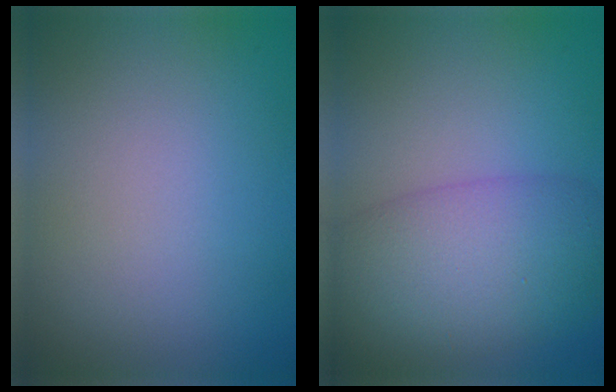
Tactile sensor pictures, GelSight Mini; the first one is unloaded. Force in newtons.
{"total": 7.9, "press": 7.9, "slide": 0.3}